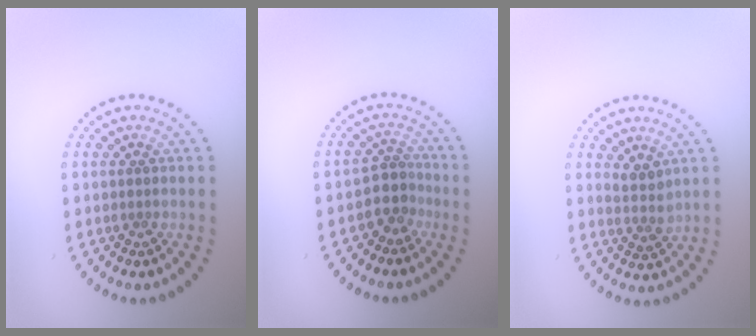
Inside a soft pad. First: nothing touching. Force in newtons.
{"total": 2.4, "press": 1.9, "slide": 1.5}
{"total": 1.9, "press": 1.6, "slide": 1.0}